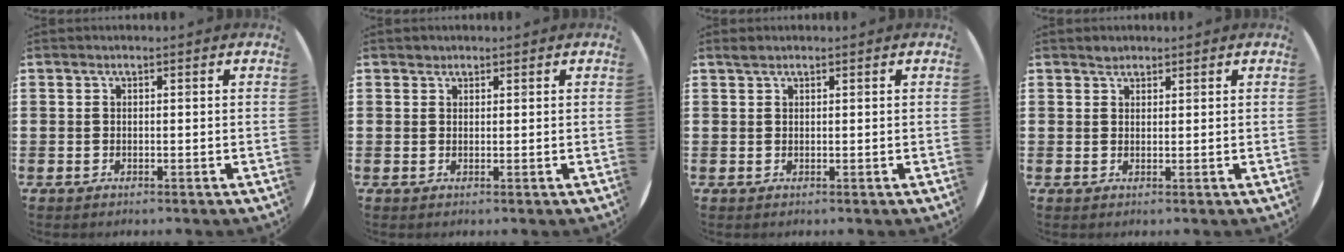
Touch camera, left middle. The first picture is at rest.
{"total": 0.7, "force": [0.7, 0.3, -0.1], "torque": [0.001, 0.003, 0.013]}
{"total": 0.7, "force": [0.6, 0.2, 0.1], "torque": [0.004, -0.001, 0.010]}
{"total": 1.2, "force": [1.1, 0.4, -0.1], "torque": [0.000, 0.003, 0.022]}